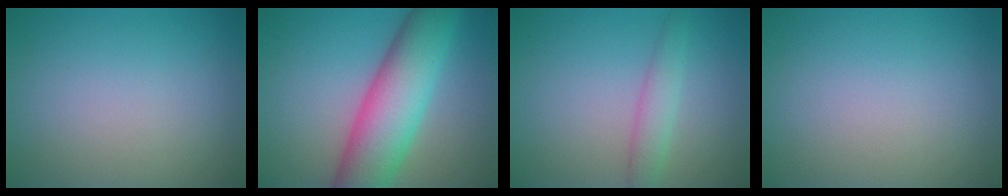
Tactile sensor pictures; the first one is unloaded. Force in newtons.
{"total": 9.7, "press": 9.7, "slide": 0.3}
{"total": 2.3, "press": 2.3, "slide": 0.0}
{"total": 0.0}